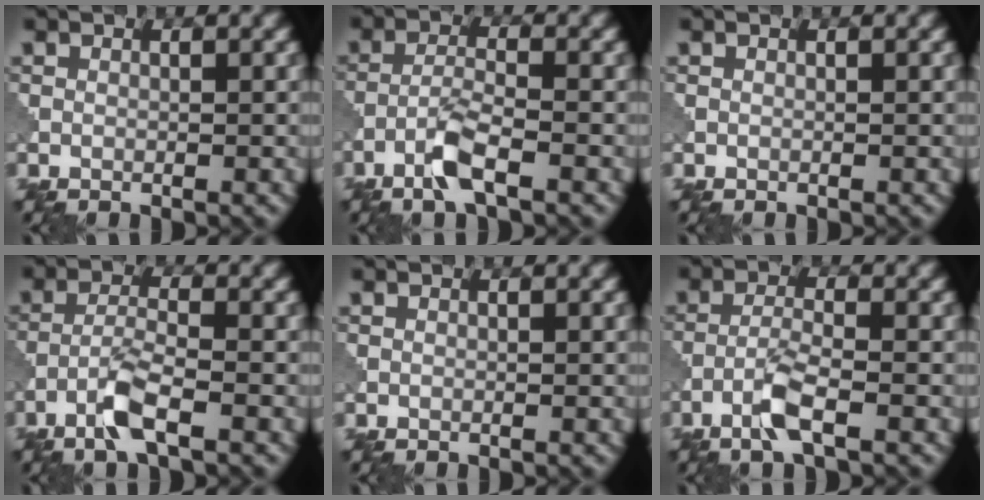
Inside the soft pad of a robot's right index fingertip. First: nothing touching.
{"total": 3.4, "force": [-2.1, 0.5, 2.7], "torque": [-0.057, 0.005, -0.049]}
{"total": 0.0}
{"total": 3.6, "force": [-2.2, 0.5, 2.8], "torque": [-0.060, 0.006, -0.051]}
{"total": 0.0}
{"total": 3.2, "force": [-1.8, 0.4, 2.5], "torque": [-0.055, 0.006, -0.044]}